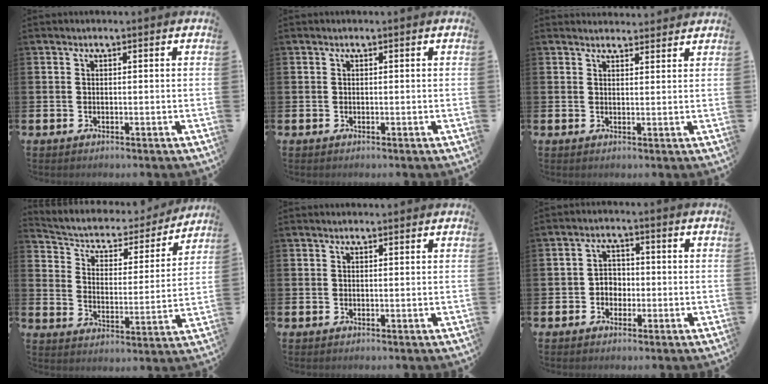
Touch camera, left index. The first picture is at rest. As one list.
[{"total": 0.0}, {"total": 2.4, "force": [2.3, 0.5, -0.2], "torque": [0.007, -0.013, 0.041]}, {"total": 5.2, "force": [4.5, 2.3, 1.3], "torque": [-0.059, -0.034, 0.070]}, {"total": 0.6, "force": [0.6, 0.1, 0.1], "torque": [0.005, -0.002, 0.009]}, {"total": 2.8, "force": [-0.9, 2.3, 1.2], "torque": [-0.026, 0.009, -0.023]}]